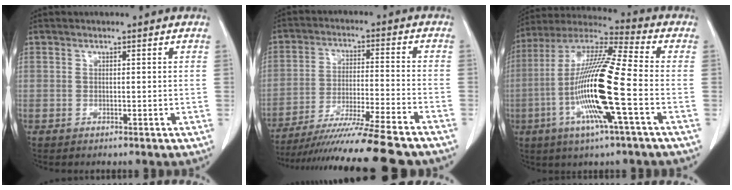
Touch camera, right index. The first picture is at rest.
{"total": 18.2, "force": [-16.0, -1.6, 8.7], "torque": [-0.140, -0.041, -0.254]}
{"total": 17.5, "force": [-4.4, 0.3, 17.0], "torque": [-0.343, -0.008, -0.093]}